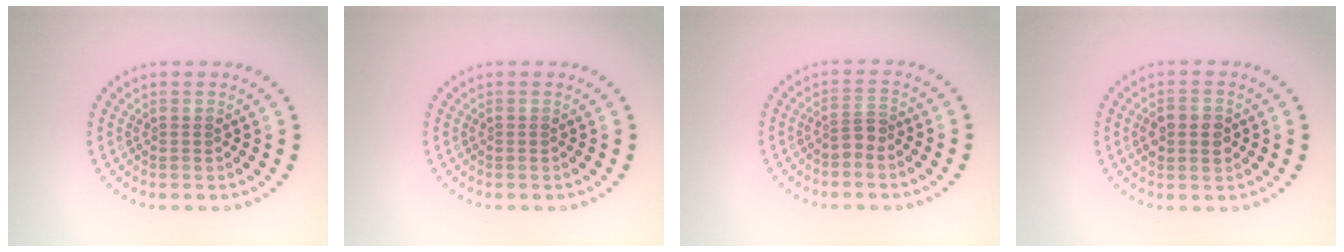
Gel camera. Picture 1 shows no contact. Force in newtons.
{"total": 0.0}
{"total": 1.7, "press": 1.4, "slide": 1.0}
{"total": 3.0, "press": 3.0, "slide": 0.0}